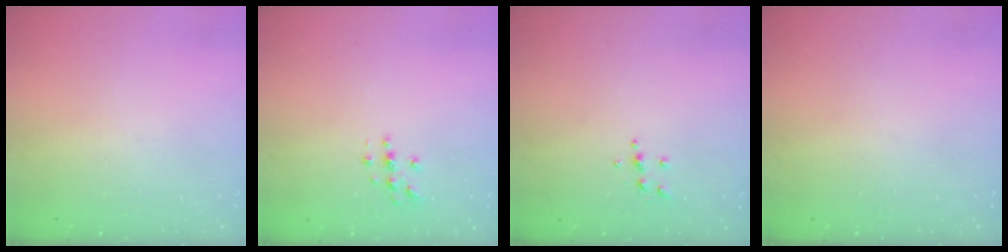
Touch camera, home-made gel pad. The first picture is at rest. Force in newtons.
{"total": 2.9, "press": 2.9, "slide": 0.3}
{"total": 5.3, "press": 5.3, "slide": 0.5}
{"total": 0.0}